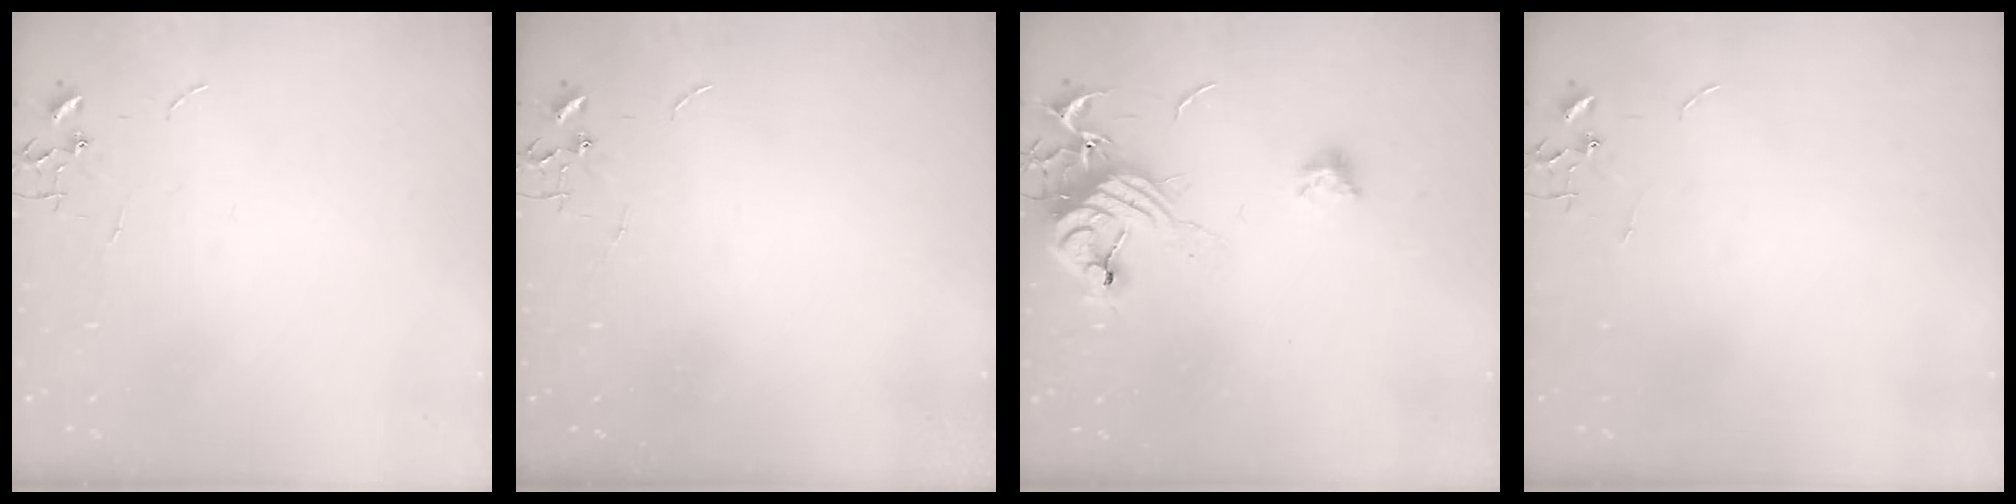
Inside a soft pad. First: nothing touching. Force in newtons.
{"total": 0.0}
{"total": 14.4, "press": 14.4, "slide": 0.8}
{"total": 0.0}